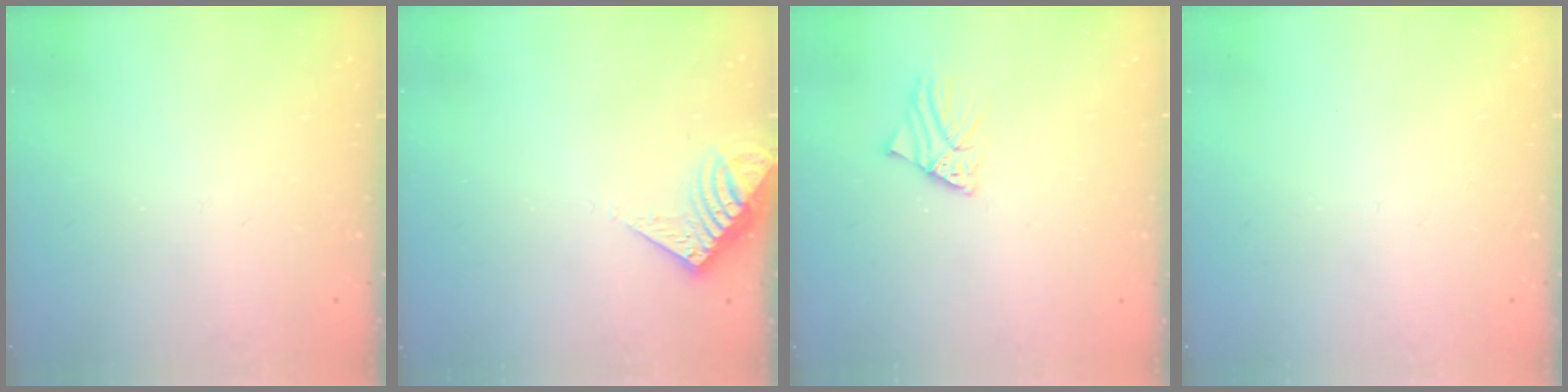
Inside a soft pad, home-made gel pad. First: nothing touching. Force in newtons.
{"total": 6.7, "press": 6.6, "slide": 0.8}
{"total": 2.3, "press": 2.3, "slide": 0.4}
{"total": 0.0}